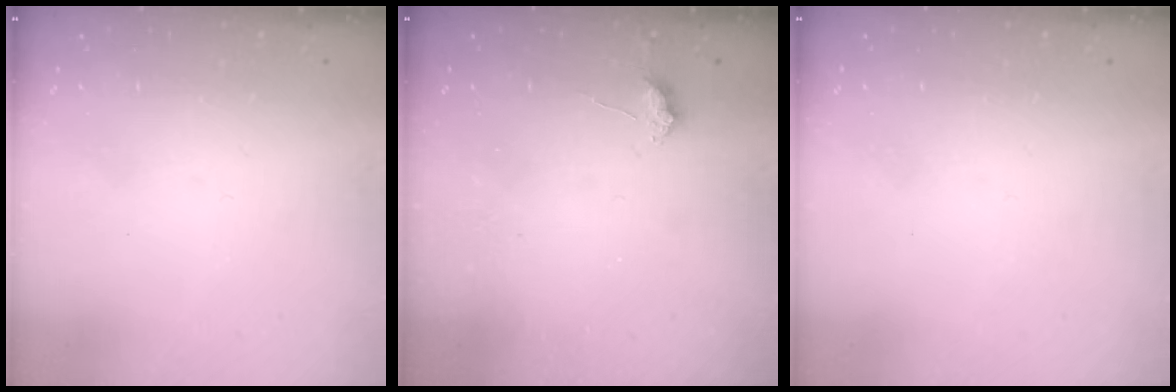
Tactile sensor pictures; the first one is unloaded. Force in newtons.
{"total": 3.0, "press": 2.9, "slide": 0.5}
{"total": 0.0}